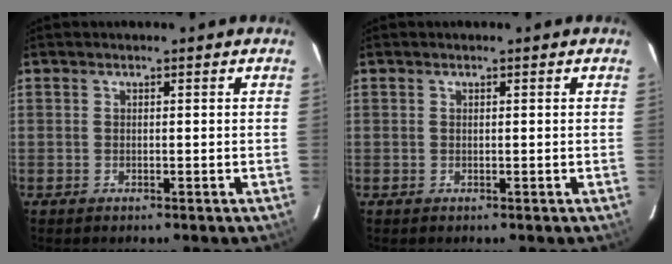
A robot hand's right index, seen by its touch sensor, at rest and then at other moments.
{"total": 0.0}